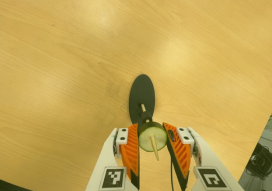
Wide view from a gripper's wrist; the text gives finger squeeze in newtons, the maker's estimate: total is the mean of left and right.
{"total": 10.1, "left": 8.6, "right": 11.7}